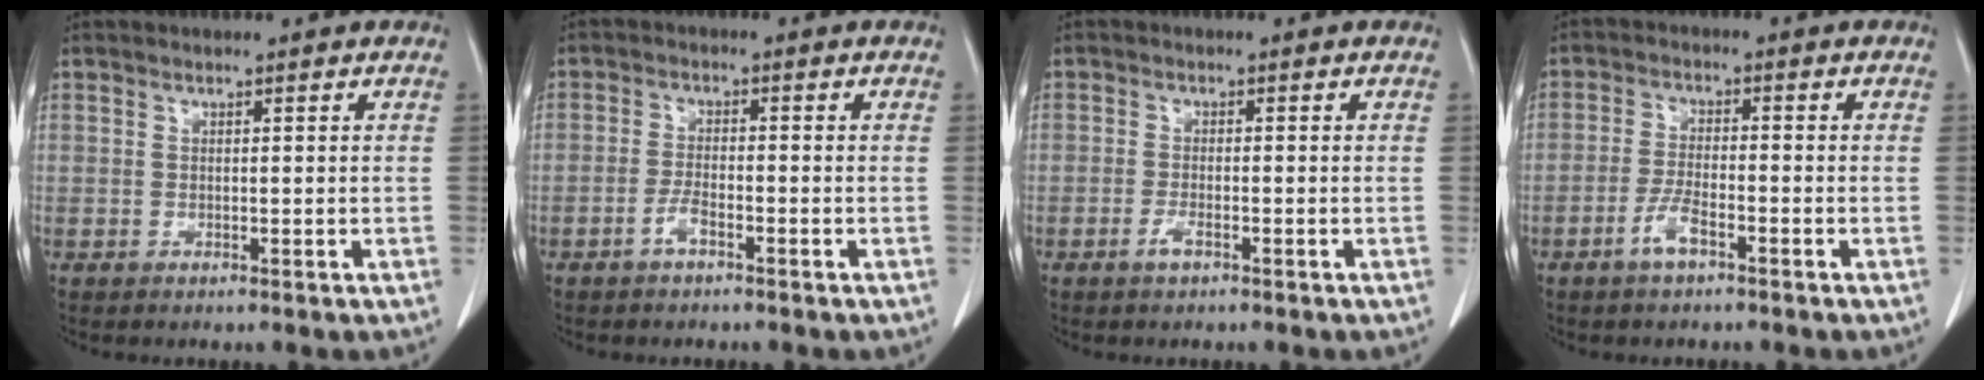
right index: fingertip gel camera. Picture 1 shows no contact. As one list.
[{"total": 2.4, "force": [-1.5, 0.5, 1.8], "torque": [-0.034, 0.003, -0.032]}, {"total": 1.7, "force": [-1.0, 0.3, 1.3], "torque": [-0.026, 0.000, -0.020]}, {"total": 3.8, "force": [-2.3, 0.8, 2.9], "torque": [-0.059, 0.001, -0.048]}]